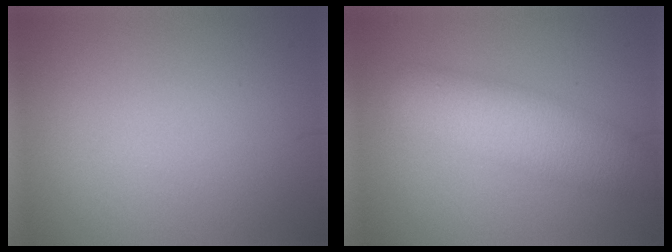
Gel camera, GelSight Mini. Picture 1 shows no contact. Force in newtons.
{"total": 5.8, "press": 5.8, "slide": 0.1}